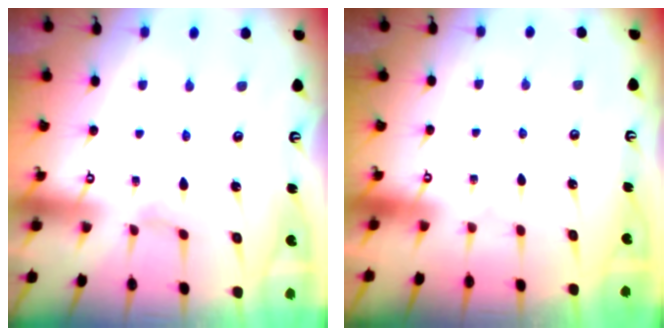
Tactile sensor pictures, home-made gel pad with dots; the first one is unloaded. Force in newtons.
{"total": 0.0}